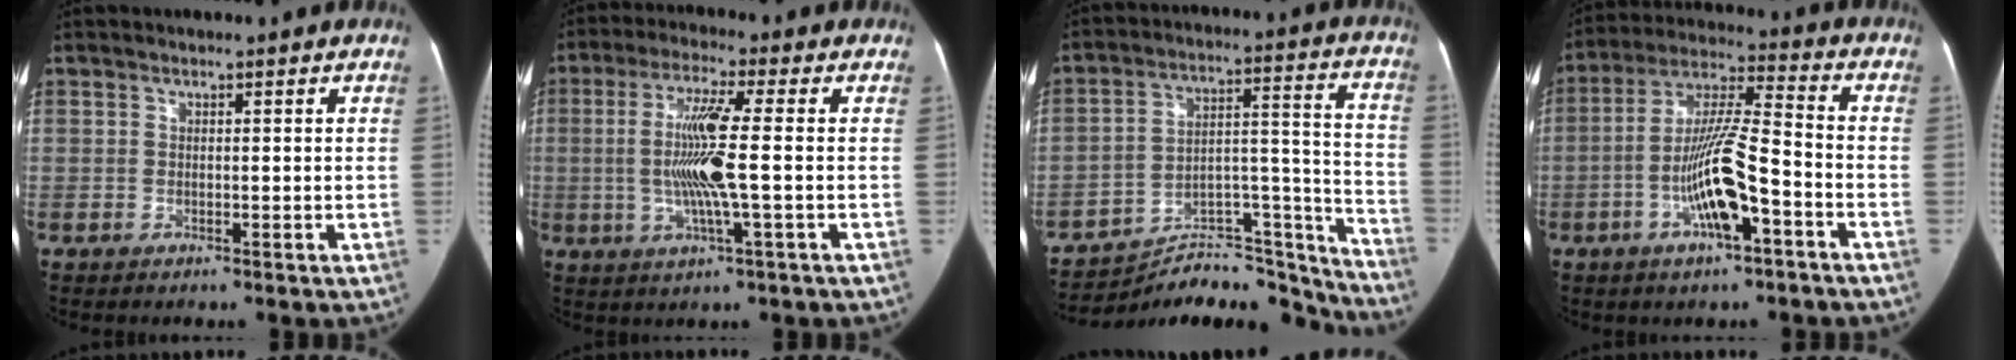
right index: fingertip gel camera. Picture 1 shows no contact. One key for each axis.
{"total": 9.9, "fx": -0.5, "fy": 0.1, "fz": 9.9, "tx": -0.198, "ty": 0.002, "tz": -0.014}
{"total": 18.0, "fx": -17.3, "fy": 4.1, "fz": 2.9, "tx": -0.019, "ty": 0.079, "tz": -0.255}
{"total": 12.7, "fx": -4.5, "fy": 2.0, "fz": 11.7, "tx": -0.229, "ty": 0.011, "tz": -0.078}